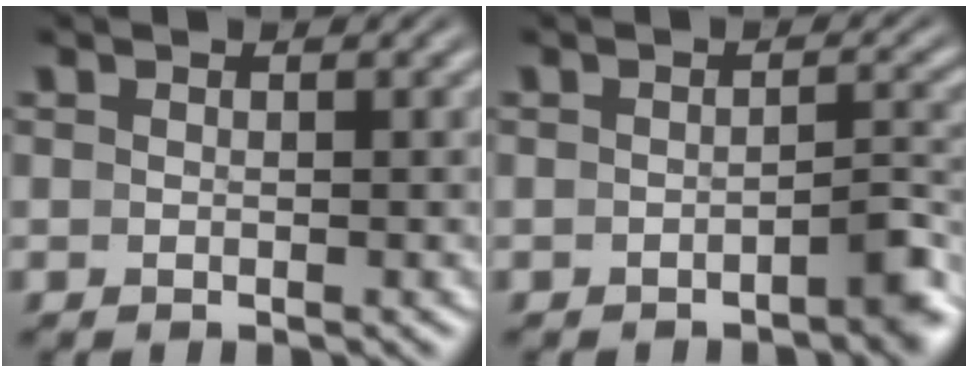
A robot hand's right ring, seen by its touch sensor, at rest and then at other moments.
{"total": 2.4, "force": [-1.7, 0.3, 1.7], "torque": [-0.019, -0.001, -0.030]}